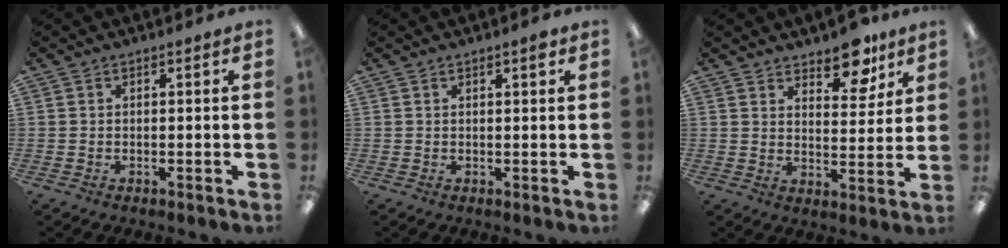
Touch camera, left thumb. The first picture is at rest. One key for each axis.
{"total": 1.8, "fx": 1.2, "fy": 0.3, "fz": 1.2, "tx": -0.018, "ty": -0.001, "tz": 0.019}
{"total": 9.6, "fx": 7.9, "fy": 4.0, "fz": 3.8, "tx": -0.036, "ty": -0.054, "tz": 0.138}